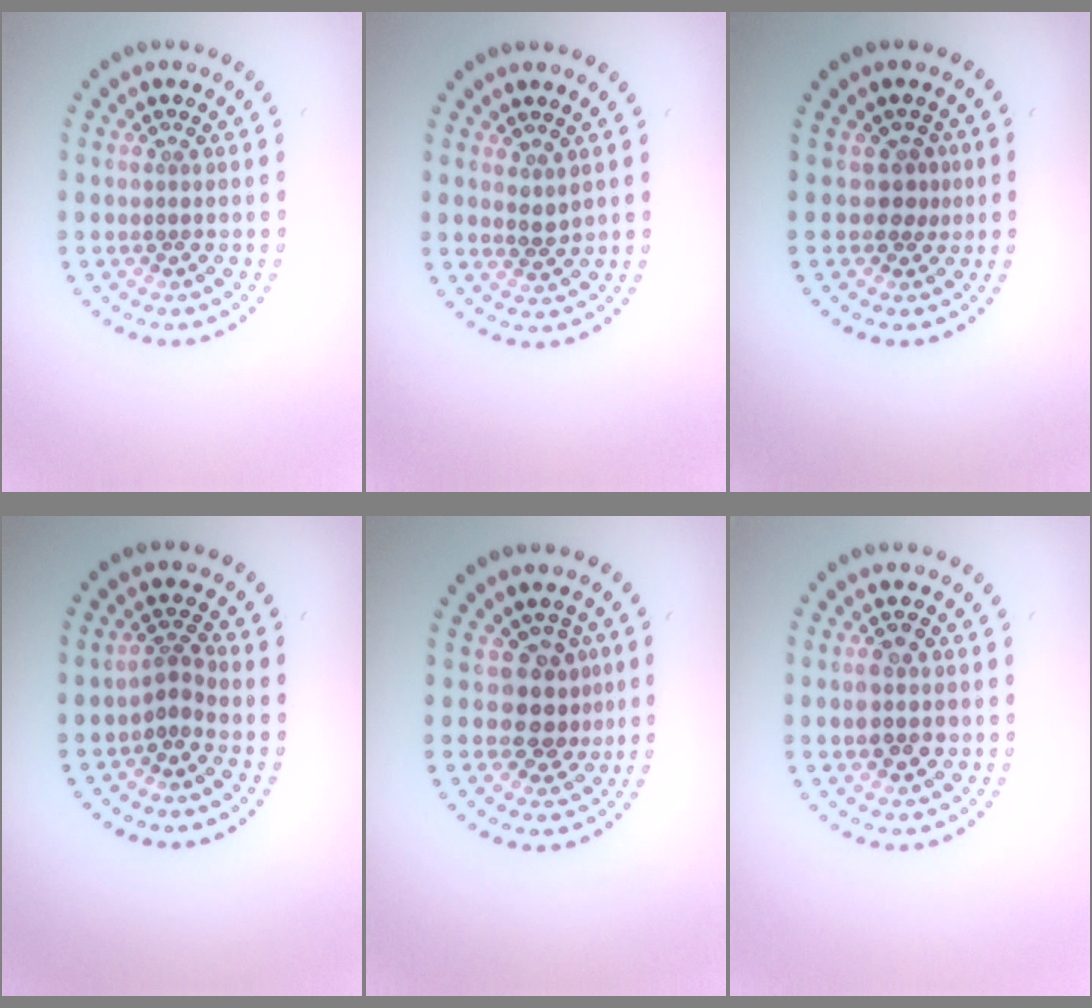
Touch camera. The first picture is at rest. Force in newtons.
{"total": 1.3, "press": 1.0, "slide": 0.8}
{"total": 1.8, "press": 1.3, "slide": 1.2}
{"total": 1.8, "press": 1.2, "slide": 1.4}
{"total": 3.4, "press": 2.8, "slide": 1.9}
{"total": 2.8, "press": 2.8, "slide": 0.1}